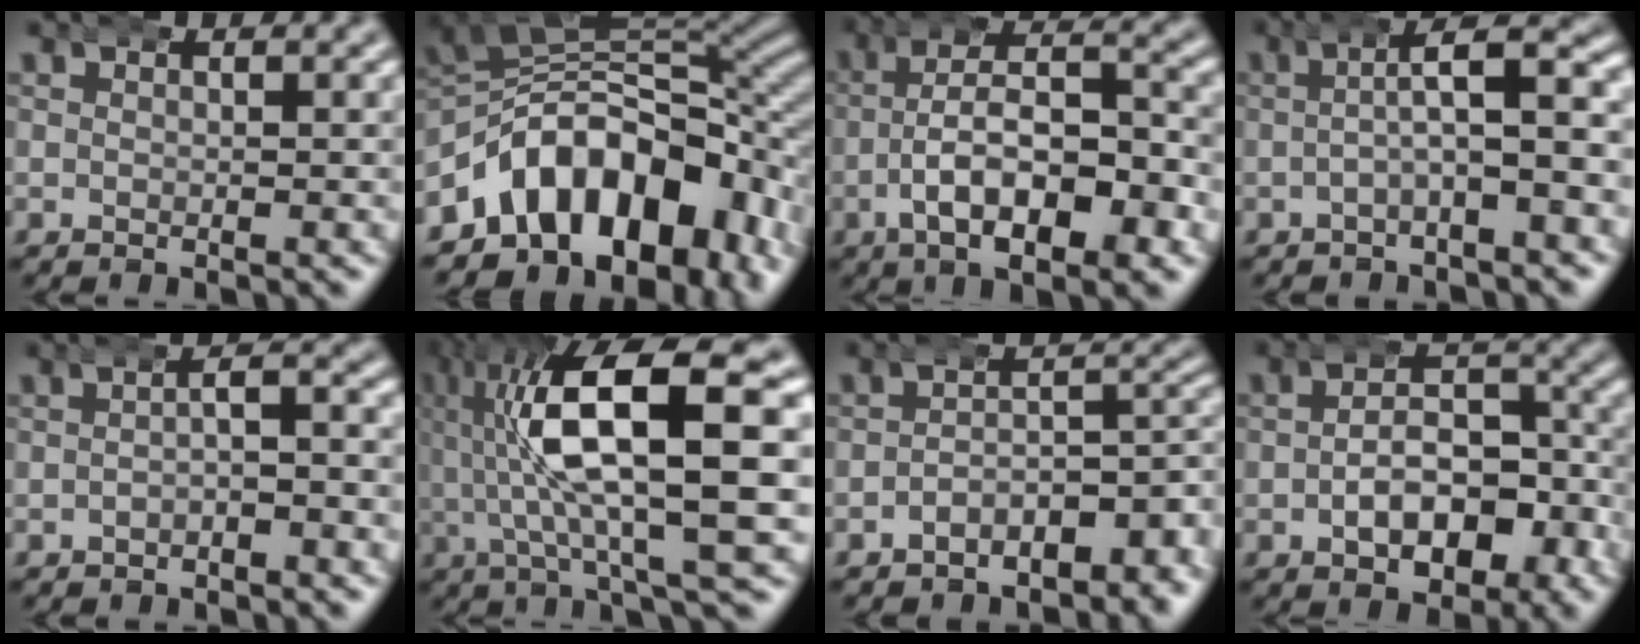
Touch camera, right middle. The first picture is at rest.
{"total": 19.0, "force": [-4.9, 13.3, 12.7], "torque": [-0.217, -0.027, -0.067]}
{"total": 7.3, "force": [-1.6, 3.1, 6.4], "torque": [-0.090, -0.003, -0.030]}
{"total": 5.2, "force": [-0.4, 1.5, 4.9], "torque": [-0.065, 0.006, -0.009]}
{"total": 2.2, "force": [-0.4, 0.7, 2.1], "torque": [-0.014, 0.008, -0.014]}
{"total": 13.8, "force": [3.0, 4.8, 12.6], "torque": [-0.207, 0.017, 0.044]}
{"total": 4.9, "force": [-2.7, 1.7, 3.8], "torque": [-0.037, -0.001, -0.045]}
{"total": 7.4, "force": [-3.0, 4.4, 5.1], "torque": [-0.051, -0.008, -0.043]}